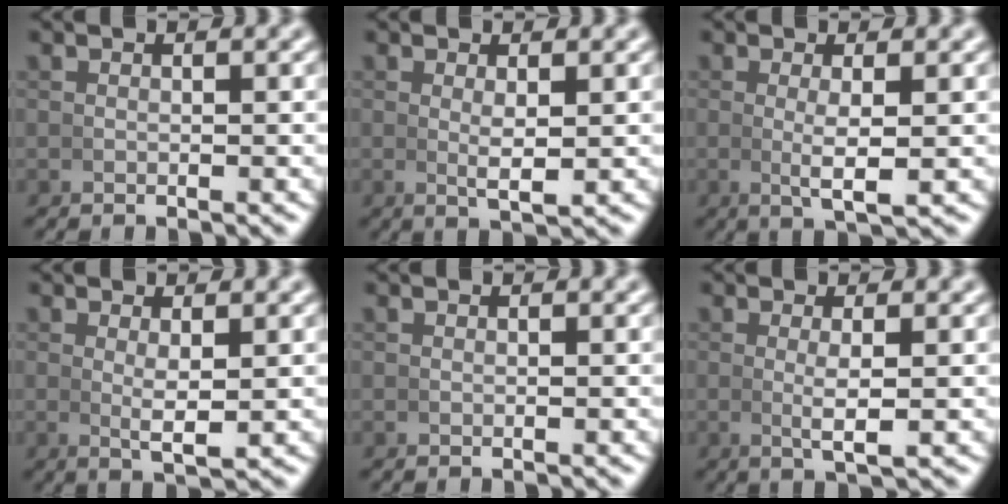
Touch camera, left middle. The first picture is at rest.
{"total": 2.0, "force": [0.3, 0.4, 2.0], "torque": [-0.035, -0.007, 0.008]}
{"total": 2.9, "force": [0.0, 0.4, 2.8], "torque": [-0.051, -0.007, 0.004]}
{"total": 2.4, "force": [0.3, 0.4, 2.3], "torque": [-0.040, -0.009, 0.010]}
{"total": 0.0}
{"total": 2.4, "force": [0.0, 0.2, 2.4], "torque": [-0.043, -0.004, 0.003]}